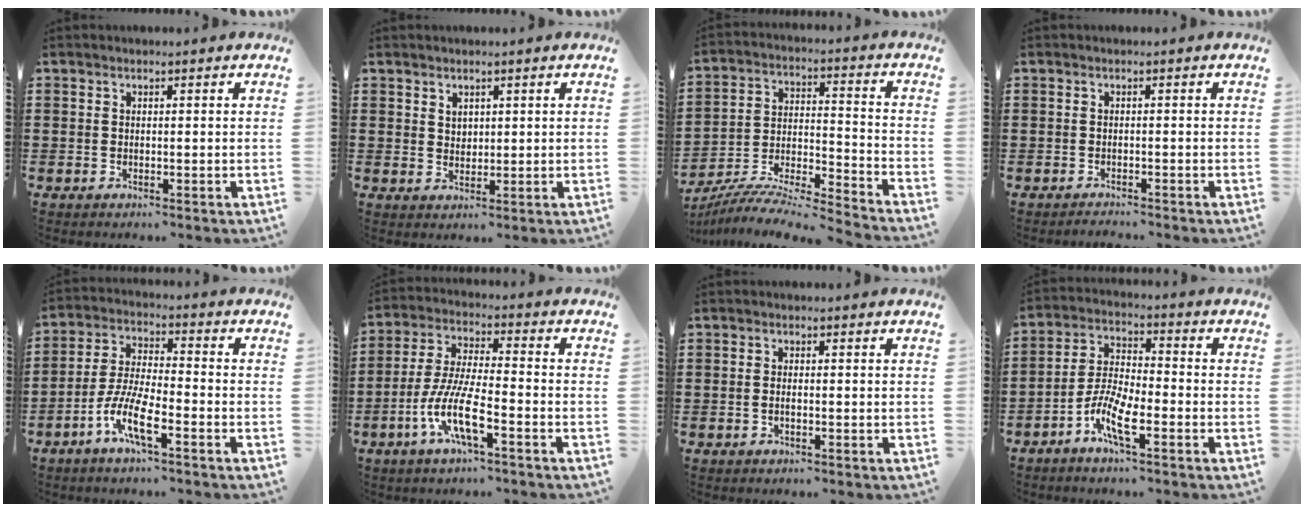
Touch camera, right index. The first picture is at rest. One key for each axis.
{"total": 1.9, "fx": 1.4, "fy": 1.3, "fz": 0.4, "tx": -0.011, "ty": 0.006, "tz": 0.026}
{"total": 7.3, "fx": -7.1, "fy": -0.2, "fz": 1.9, "tx": -0.039, "ty": -0.009, "tz": -0.146}
{"total": 1.1, "fx": -1.1, "fy": 0.0, "fz": -0.1, "tx": -0.001, "ty": 0.004, "tz": -0.023}
{"total": 8.1, "fx": -4.4, "fy": 1.6, "fz": 6.6, "tx": -0.162, "ty": -0.018, "tz": -0.090}
{"total": 9.6, "fx": -4.5, "fy": 1.6, "fz": 8.3, "tx": -0.197, "ty": -0.020, "tz": -0.091}
{"total": 0.9, "fx": -0.3, "fy": 0.0, "fz": 0.8, "tx": -0.018, "ty": -0.008, "tz": -0.004}
{"total": 6.9, "fx": -3.7, "fy": 1.7, "fz": 5.6, "tx": -0.142, "ty": -0.015, "tz": -0.077}